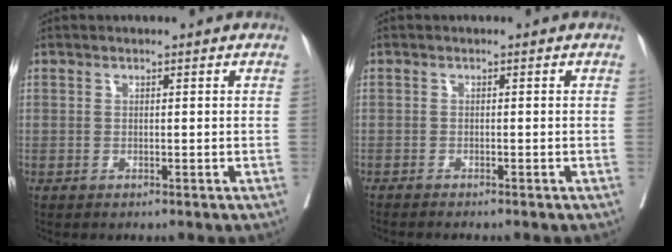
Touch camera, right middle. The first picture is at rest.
{"total": 2.2, "force": [-1.9, 0.0, 0.9], "torque": [-0.018, -0.004, -0.027]}